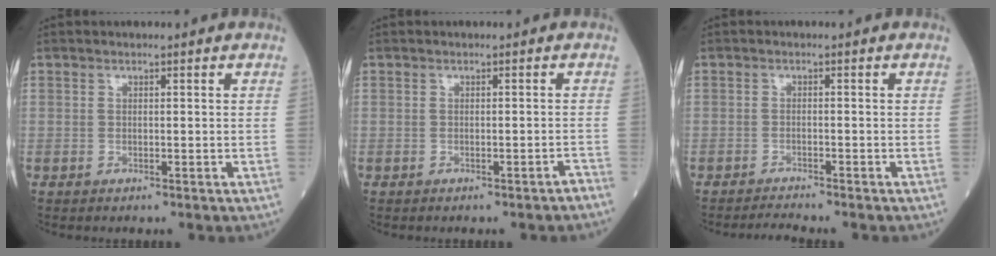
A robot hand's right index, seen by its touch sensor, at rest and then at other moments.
{"total": 0.9, "force": [-0.7, 0.0, 0.5], "torque": [-0.010, 0.006, -0.009]}
{"total": 2.2, "force": [-2.1, -0.7, 0.2], "torque": [-0.008, -0.010, -0.037]}